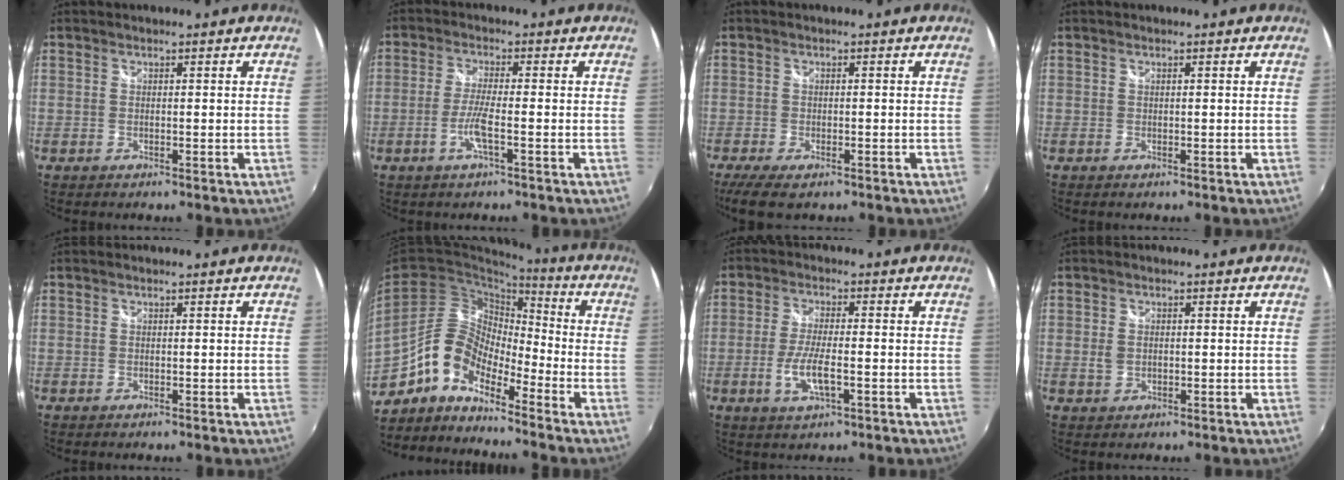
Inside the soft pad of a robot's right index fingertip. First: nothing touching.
{"total": 4.8, "force": [-2.0, 0.0, 4.4], "torque": [-0.095, -0.005, -0.040]}
{"total": 6.8, "force": [-4.6, 2.5, 4.2], "torque": [-0.102, -0.029, -0.081]}
{"total": 0.0}
{"total": 0.0}
{"total": 10.2, "force": [-7.1, 4.7, 5.6], "torque": [-0.108, 0.027, -0.150]}
{"total": 6.8, "force": [-2.2, 1.7, 6.2], "torque": [-0.129, -0.009, -0.042]}
{"total": 2.3, "force": [-0.1, 1.7, 1.5], "torque": [-0.029, -0.002, -0.002]}